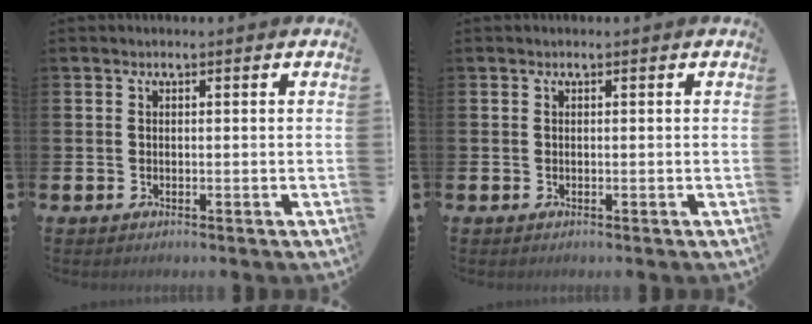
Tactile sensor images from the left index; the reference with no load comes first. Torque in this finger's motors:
{"motor_torque": [-0.01, -0.01, 0.01, 0.00]}